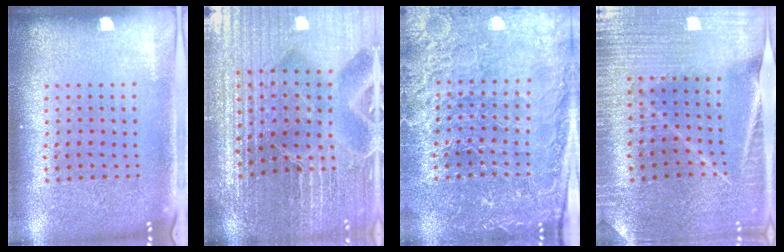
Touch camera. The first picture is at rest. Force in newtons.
{"total": 4.9, "press": 4.7, "slide": 1.4}
{"total": 4.1, "press": 4.0, "slide": 1.0}
{"total": 2.3, "press": 2.3, "slide": 0.1}